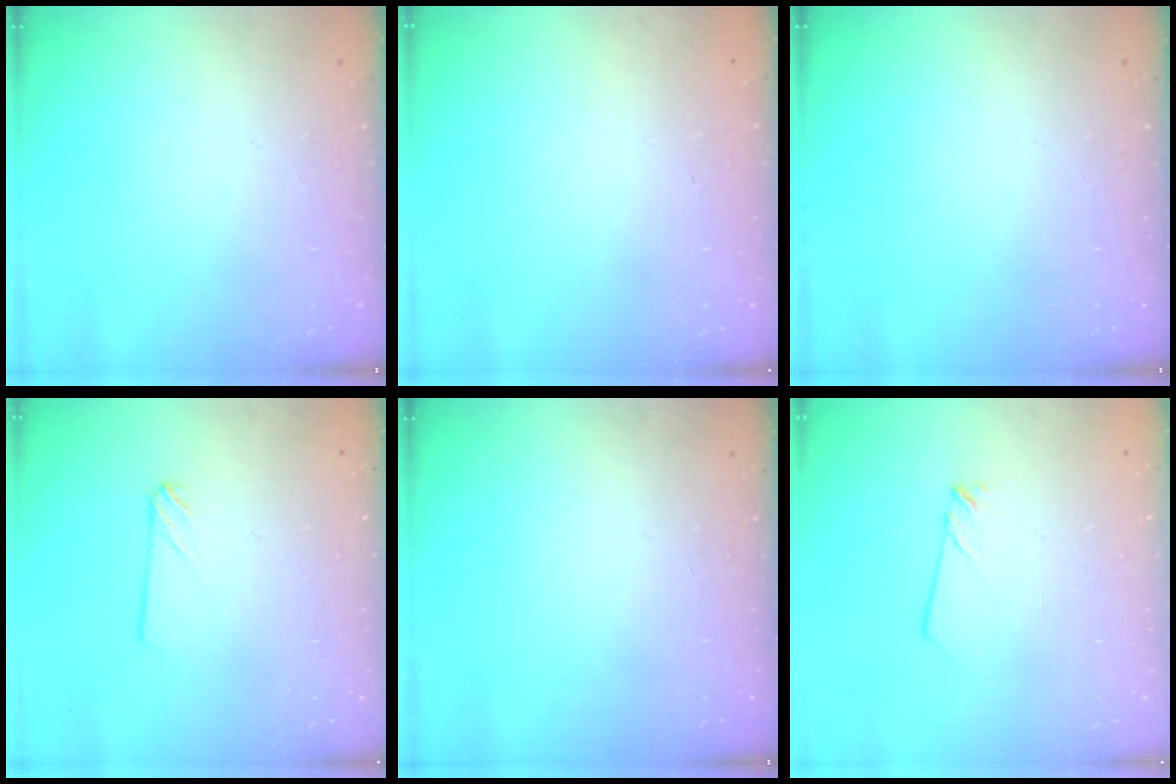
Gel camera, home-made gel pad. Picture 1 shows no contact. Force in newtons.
{"total": 0.0}
{"total": 0.0}
{"total": 2.4, "press": 2.4, "slide": 0.2}
{"total": 0.0}
{"total": 2.0, "press": 2.0, "slide": 0.1}